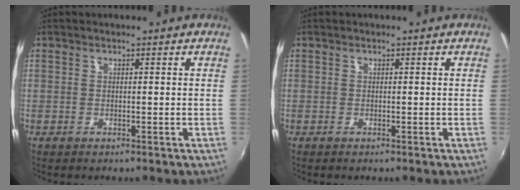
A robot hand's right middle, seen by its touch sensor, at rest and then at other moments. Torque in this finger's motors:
{"motor_torque": [0.05, -0.32, -0.02, 0.00]}